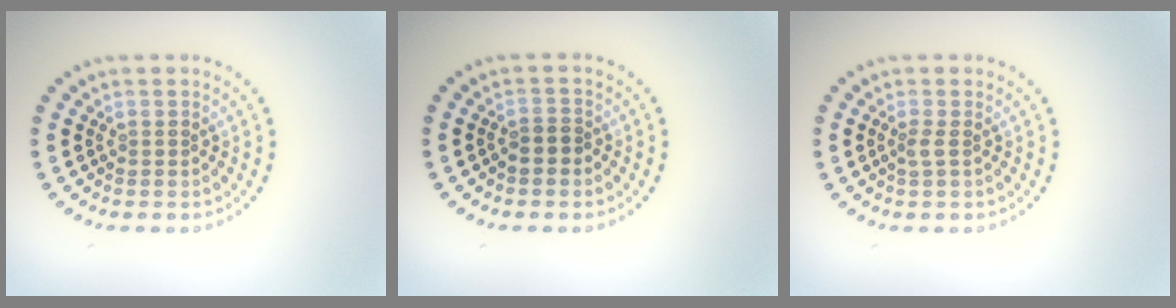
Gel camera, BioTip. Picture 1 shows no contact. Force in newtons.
{"total": 1.5, "press": 1.4, "slide": 0.7}
{"total": 0.9, "press": 0.7, "slide": 0.6}